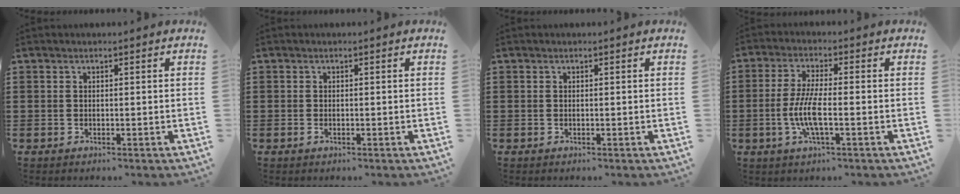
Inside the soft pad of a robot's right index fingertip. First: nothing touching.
{"total": 0.5, "force": [-0.3, 0.2, 0.4], "torque": [-0.009, -0.003, -0.004]}
{"total": 0.0}
{"total": 6.5, "force": [-1.7, 1.5, 6.1], "torque": [-0.141, -0.011, -0.039]}